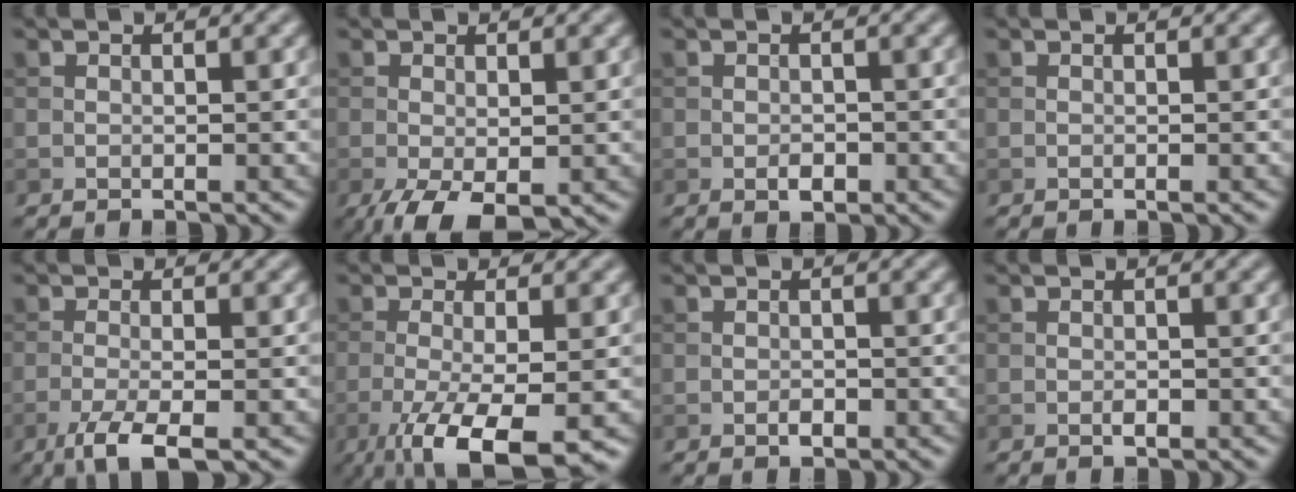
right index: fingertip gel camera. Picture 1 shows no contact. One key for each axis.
{"total": 4.6, "fx": -2.0, "fy": 2.0, "fz": 3.6, "tx": -0.074, "ty": -0.017, "tz": -0.031}
{"total": 1.3, "fx": -0.5, "fy": 0.8, "fz": 0.9, "tx": -0.014, "ty": -0.001, "tz": -0.010}
{"total": 0.0}
{"total": 4.1, "fx": -2.2, "fy": 1.0, "fz": 3.2, "tx": -0.065, "ty": -0.007, "tz": -0.049}
{"total": 8.3, "fx": -3.8, "fy": 2.4, "fz": 6.9, "tx": -0.134, "ty": -0.019, "tz": -0.063}
{"total": 0.9, "fx": -0.5, "fy": 0.5, "fz": 0.6, "tx": -0.008, "ty": 0.000, "tz": -0.008}
{"total": 0.8, "fx": -0.3, "fy": 0.4, "fz": 0.6, "tx": -0.008, "ty": 0.000, "tz": -0.005}